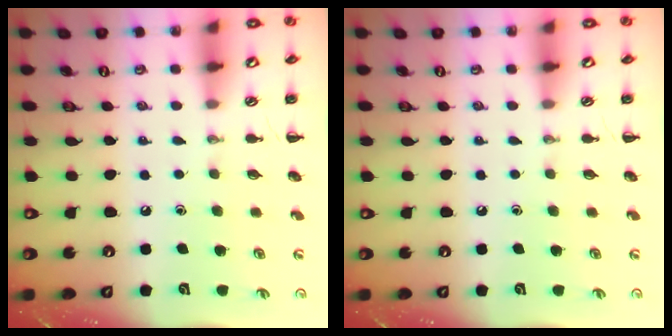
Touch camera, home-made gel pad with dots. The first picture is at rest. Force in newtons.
{"total": 0.0}